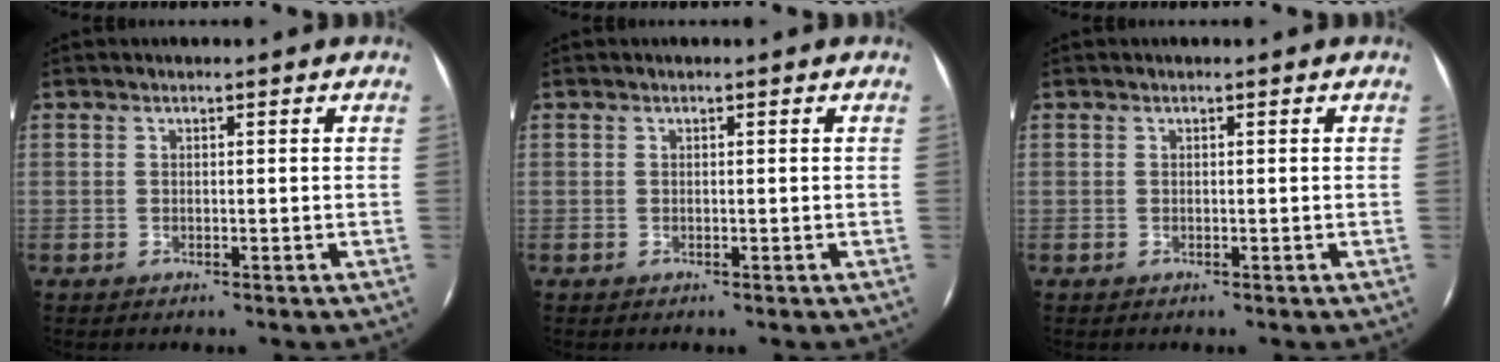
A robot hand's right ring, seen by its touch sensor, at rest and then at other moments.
{"total": 0.0}
{"total": 0.0}